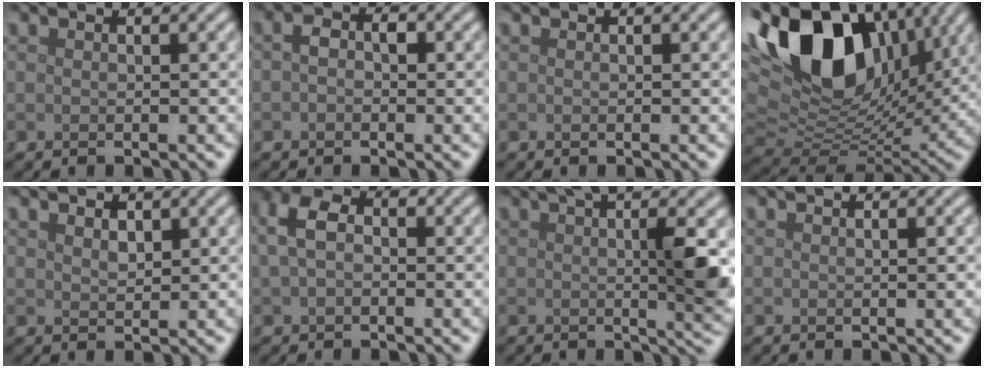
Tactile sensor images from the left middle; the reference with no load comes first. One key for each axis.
{"total": 1.7, "fx": -0.1, "fy": 1.3, "fz": 1.1, "tx": -0.023, "ty": 0.001, "tz": -0.007}
{"total": 0.0}
{"total": 14.9, "fx": 6.1, "fy": 9.0, "fz": 10.2, "tx": -0.197, "ty": 0.019, "tz": 0.104}
{"total": 1.3, "fx": 1.0, "fy": 0.6, "fz": 0.5, "tx": -0.014, "ty": -0.003, "tz": 0.022}
{"total": 3.8, "fx": 0.7, "fy": 2.7, "fz": 2.6, "tx": -0.060, "ty": 0.009, "tz": 0.004}
{"total": 7.1, "fx": 2.0, "fy": 1.4, "fz": 6.6, "tx": -0.083, "ty": 0.000, "tz": 0.033}
{"total": 0.8, "fx": 0.5, "fy": 0.2, "fz": 0.6, "tx": -0.004, "ty": 0.003, "tz": 0.005}